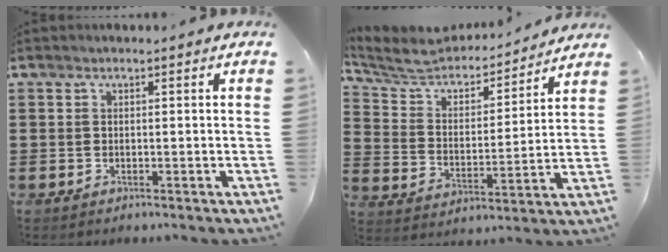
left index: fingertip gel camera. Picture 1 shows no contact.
{"total": 5.8, "force": [5.3, 1.5, 1.6], "torque": [-0.061, -0.042, 0.086]}